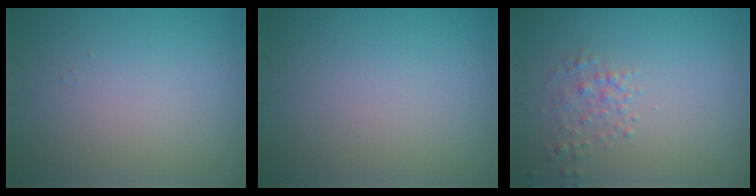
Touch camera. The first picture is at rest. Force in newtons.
{"total": 0.0}
{"total": 1.6, "press": 1.6, "slide": 0.1}